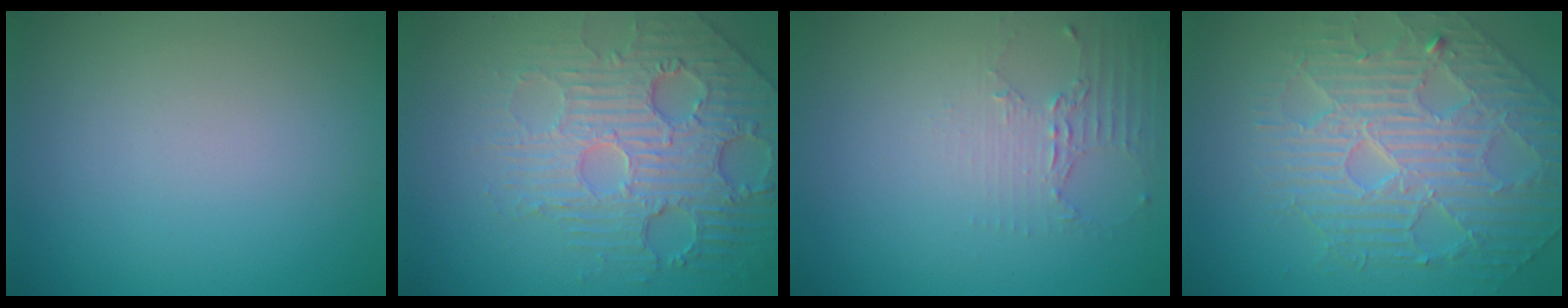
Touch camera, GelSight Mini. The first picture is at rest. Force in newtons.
{"total": 6.1, "press": 4.9, "slide": 3.7}
{"total": 2.0, "press": 1.5, "slide": 1.4}
{"total": 5.0, "press": 4.8, "slide": 1.5}